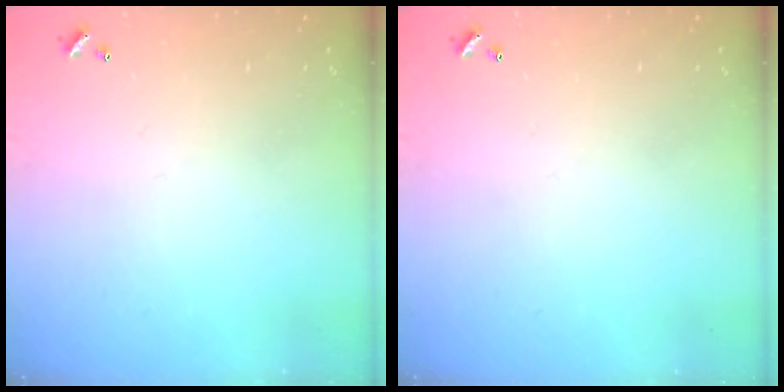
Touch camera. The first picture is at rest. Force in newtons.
{"total": 0.0}